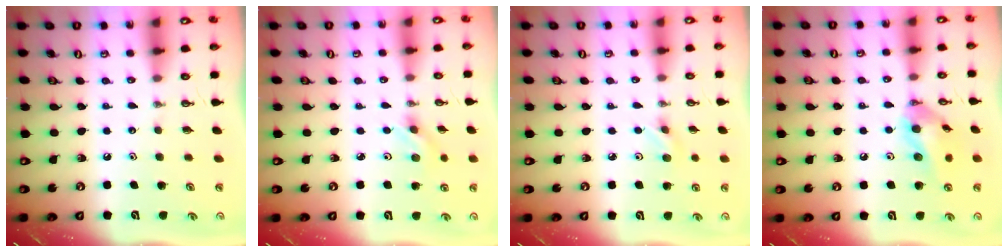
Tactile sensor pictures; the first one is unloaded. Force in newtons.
{"total": 2.6, "press": 2.3, "slide": 1.3}
{"total": 3.9, "press": 3.7, "slide": 1.3}
{"total": 12.7, "press": 12.6, "slide": 2.1}